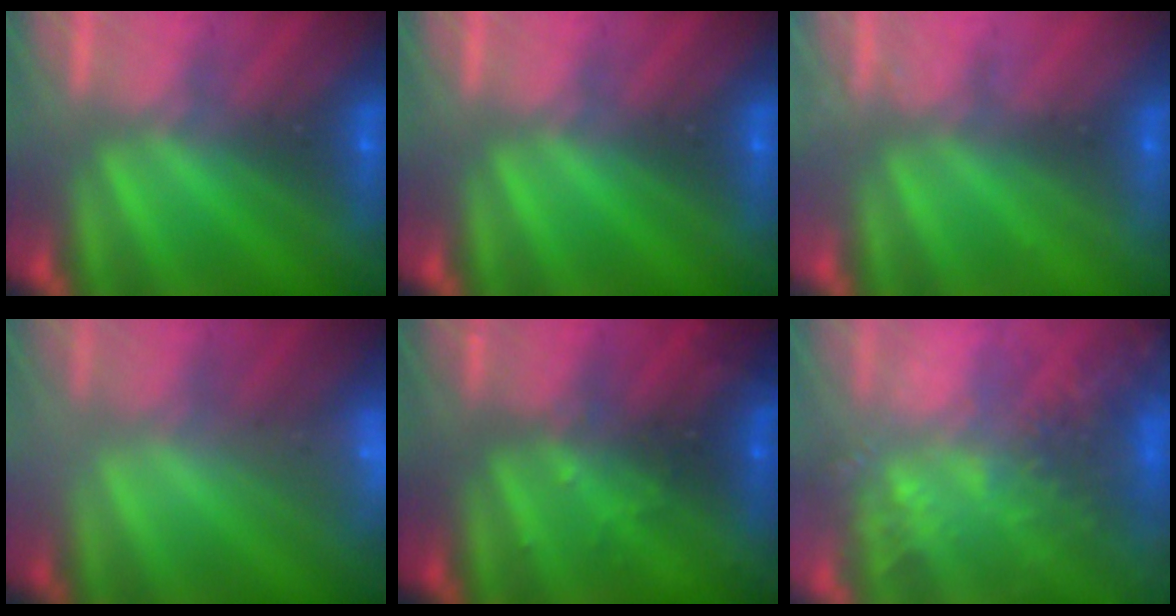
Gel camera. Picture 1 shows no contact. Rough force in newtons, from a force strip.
{"total": 0.0}
{"total": 2.2}
{"total": 2.3}
{"total": 2.9}
{"total": 6.3}